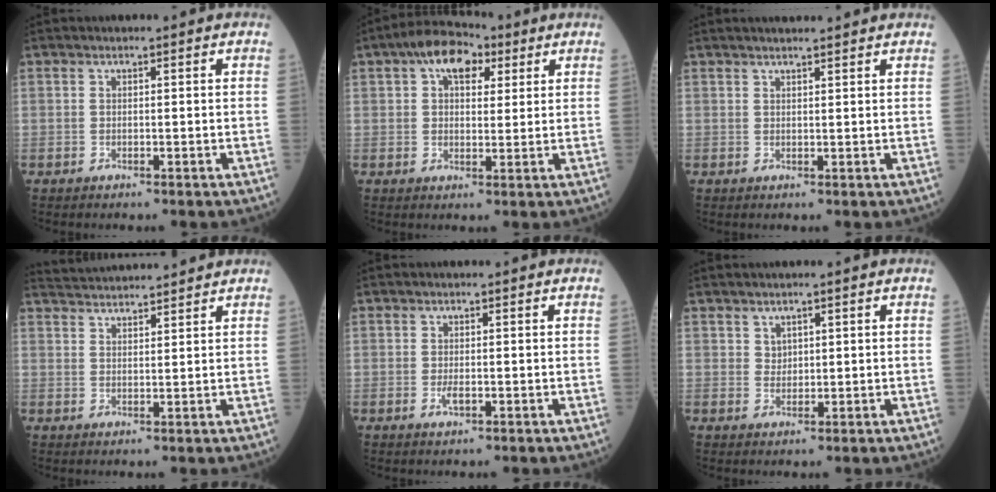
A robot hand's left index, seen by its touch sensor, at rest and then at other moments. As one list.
[{"total": 7.6, "force": [3.7, 4.1, 5.2], "torque": [-0.090, 0.033, 0.056]}, {"total": 4.4, "force": [4.0, 0.3, 1.8], "torque": [-0.023, 0.023, 0.055]}, {"total": 8.8, "force": [8.6, -0.1, 2.0], "torque": [-0.044, 0.031, 0.133]}, {"total": 1.2, "force": [-0.2, 0.4, 1.1], "torque": [-0.024, -0.003, -0.002]}, {"total": 1.5, "force": [1.0, 1.0, 0.5], "torque": [-0.007, 0.002, 0.019]}]